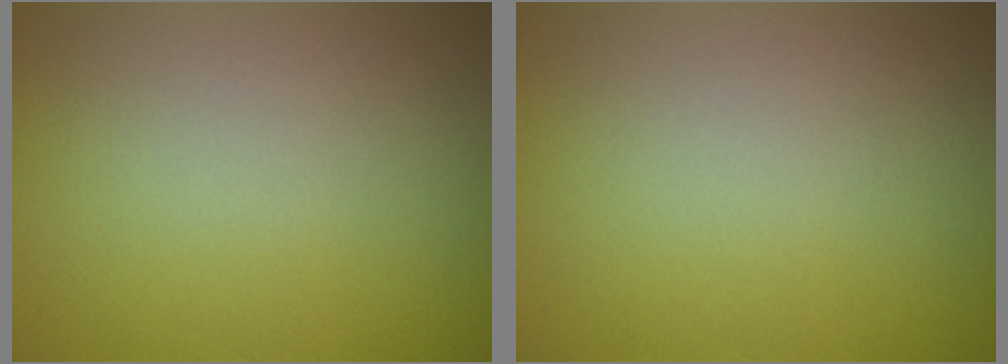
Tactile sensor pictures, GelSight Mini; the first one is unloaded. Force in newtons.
{"total": 0.0}